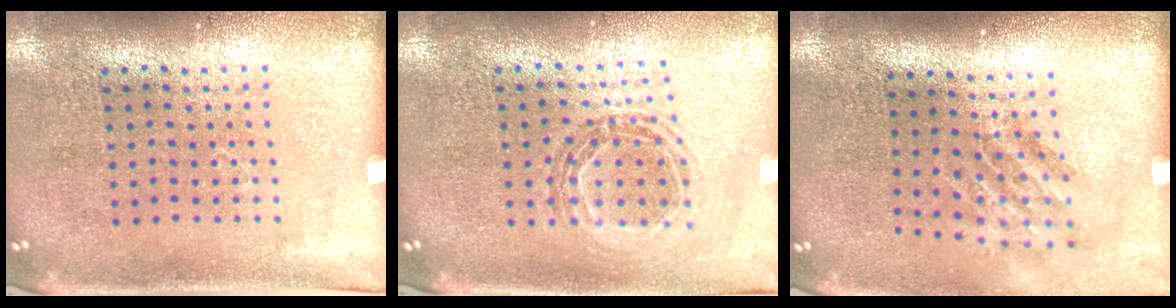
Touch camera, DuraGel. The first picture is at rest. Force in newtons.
{"total": 0.8, "press": 0.8, "slide": 0.1}
{"total": 1.8, "press": 1.2, "slide": 1.3}